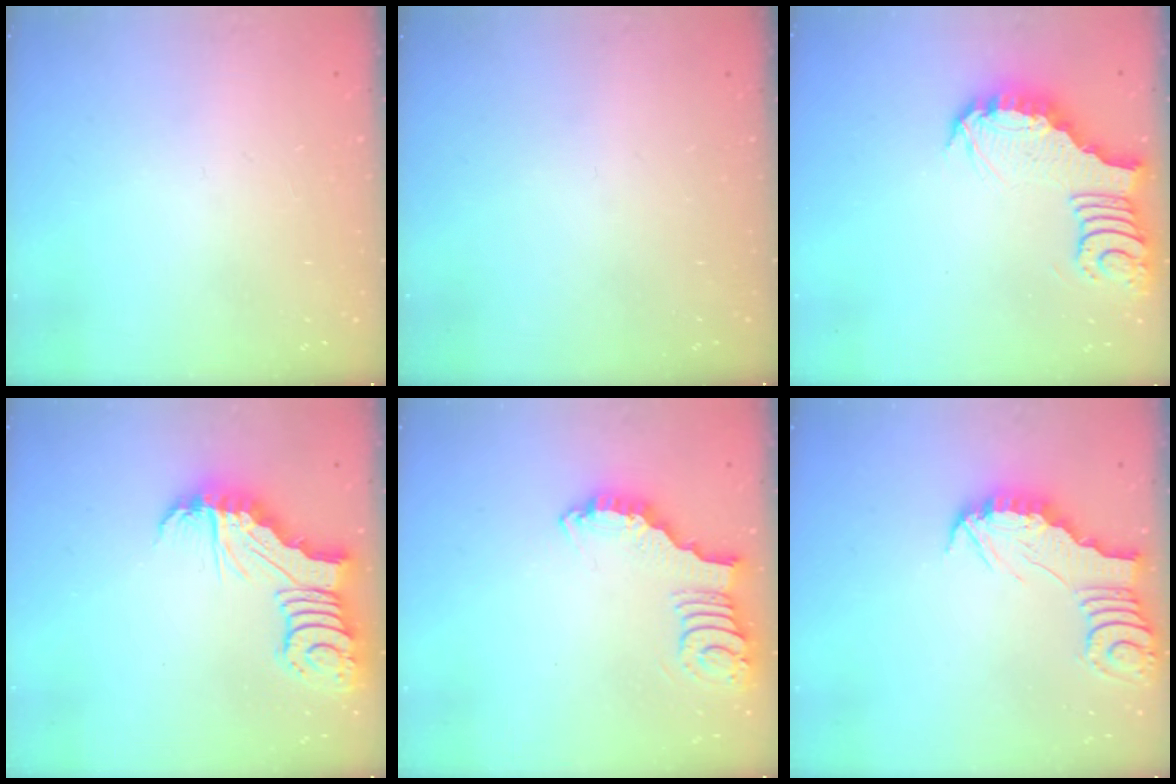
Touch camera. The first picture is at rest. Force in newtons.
{"total": 0.0}
{"total": 4.2, "press": 4.2, "slide": 0.5}
{"total": 6.8, "press": 6.8, "slide": 0.9}
{"total": 5.8, "press": 5.7, "slide": 0.6}
{"total": 2.7, "press": 2.7, "slide": 0.2}